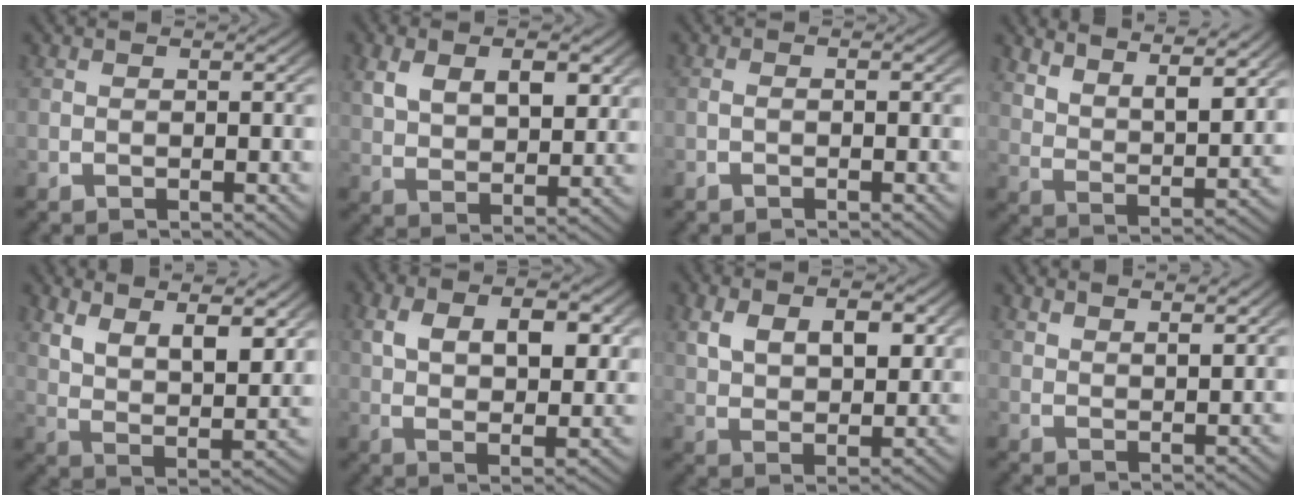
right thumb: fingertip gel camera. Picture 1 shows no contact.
{"total": 4.5, "force": [2.0, 2.4, 3.3], "torque": [-0.057, -0.007, 0.049]}
{"total": 0.7, "force": [-0.6, 0.1, 0.4], "torque": [-0.010, -0.002, -0.010]}
{"total": 6.7, "force": [4.8, 2.6, 3.9], "torque": [-0.065, -0.006, 0.087]}
{"total": 9.8, "force": [3.9, 5.4, 7.2], "torque": [-0.132, -0.014, 0.072]}
{"total": 6.6, "force": [1.4, 3.5, 5.5], "torque": [-0.099, -0.013, 0.036]}
{"total": 4.9, "force": [1.9, 2.7, 3.7], "torque": [-0.065, -0.011, 0.049]}
{"total": 2.9, "force": [2.7, 0.2, 0.8], "torque": [-0.013, 0.000, 0.054]}